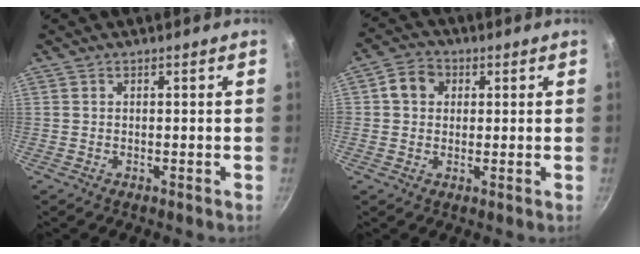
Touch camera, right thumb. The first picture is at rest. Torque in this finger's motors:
{"motor_torque": [-0.28, 0.51, 0.28, 0.35, 0.19]}